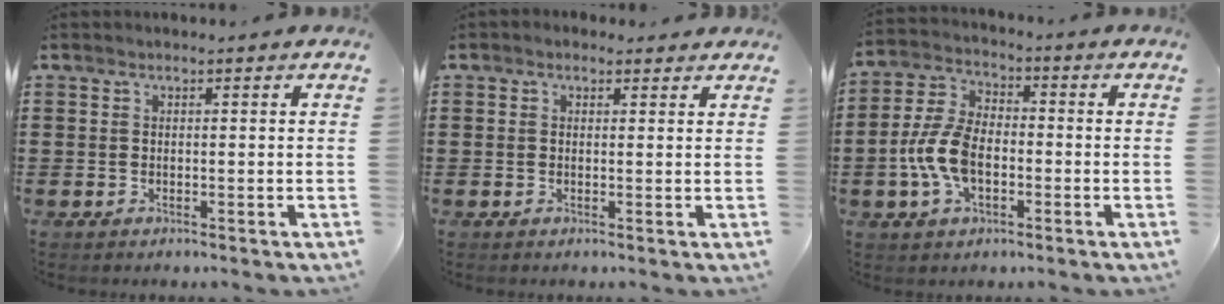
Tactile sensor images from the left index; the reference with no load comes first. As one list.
[{"total": 1.0, "force": [0.6, 0.8, 0.2], "torque": [-0.008, 0.007, 0.011]}, {"total": 8.8, "force": [-2.5, 5.7, 6.3], "torque": [-0.157, 0.008, -0.055]}]